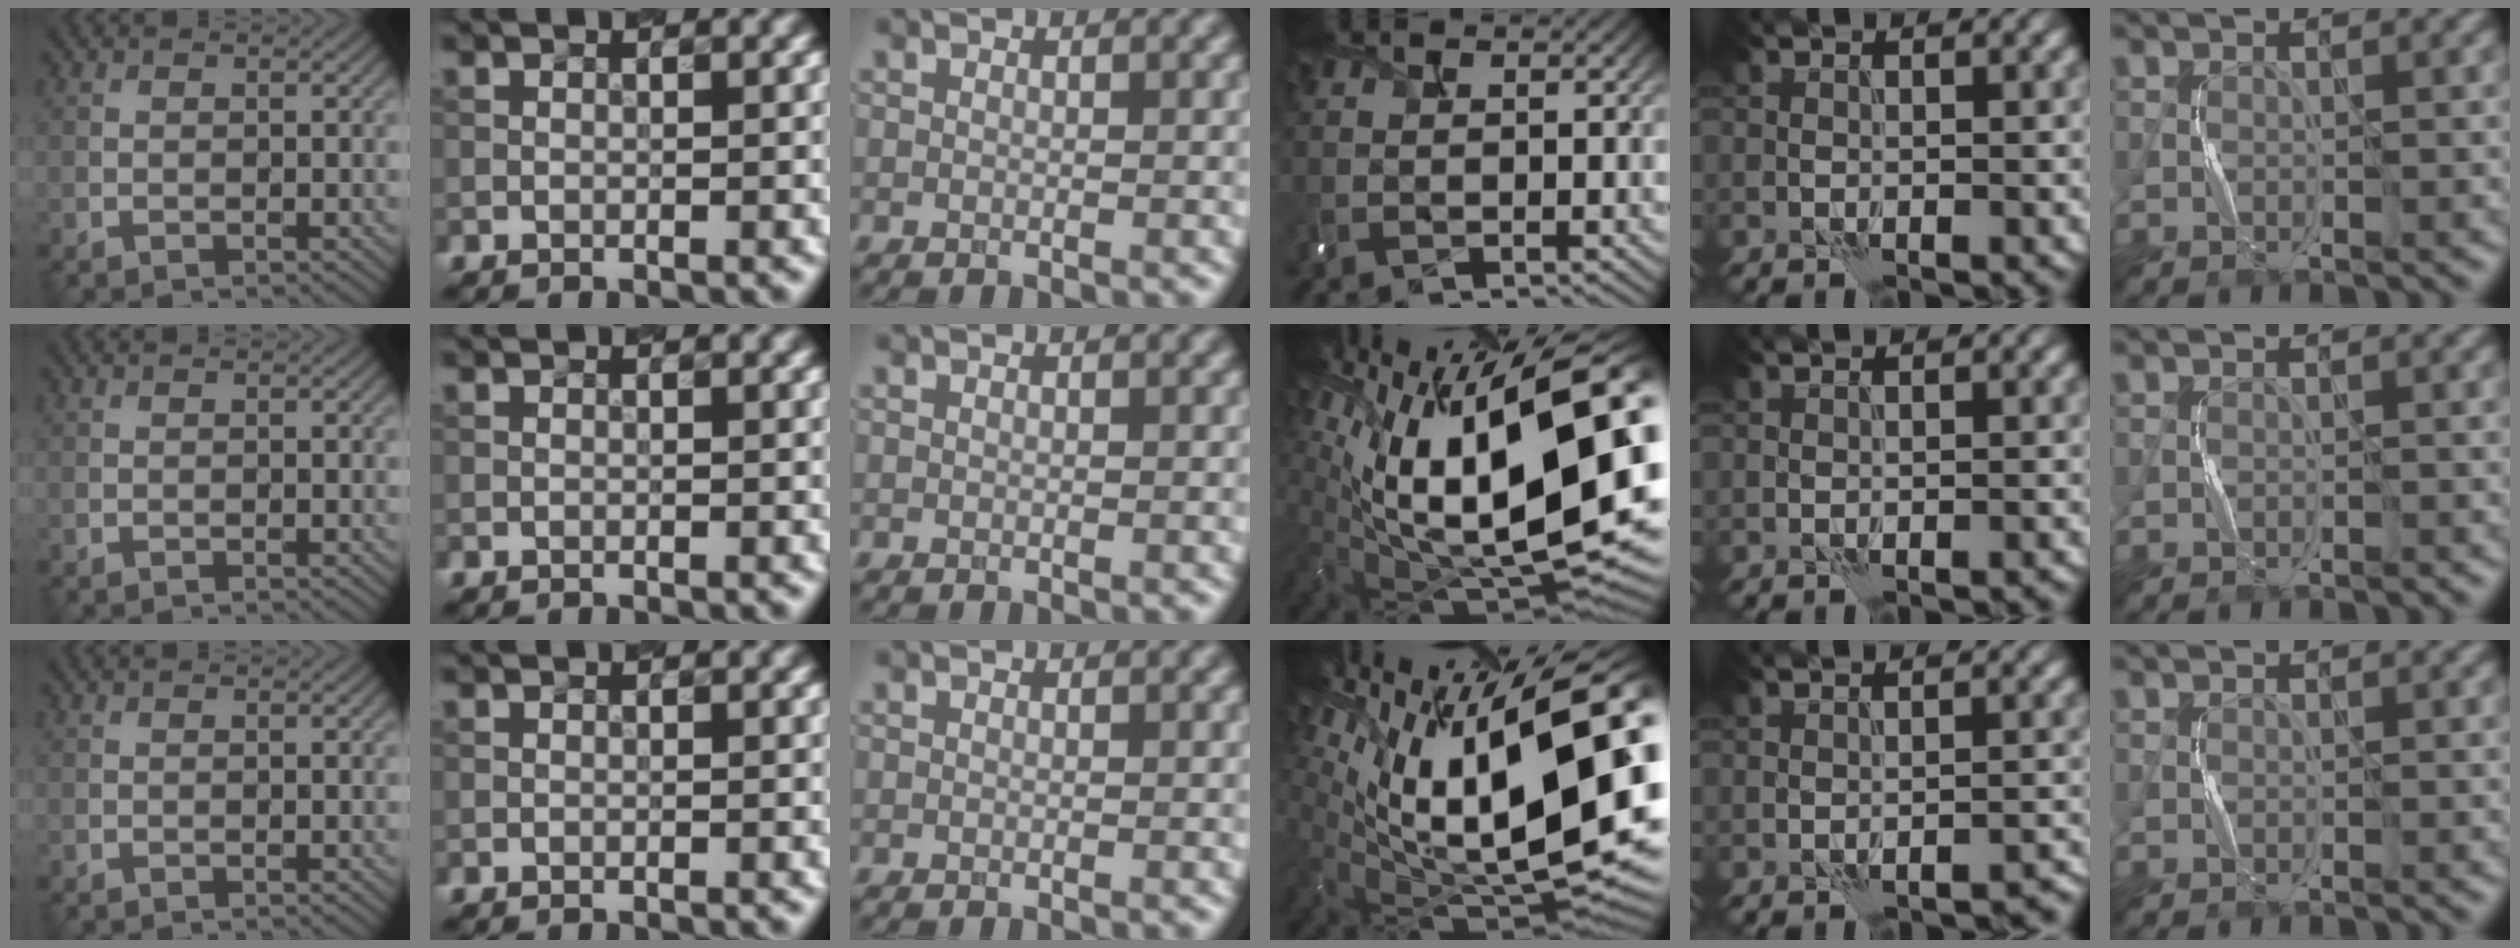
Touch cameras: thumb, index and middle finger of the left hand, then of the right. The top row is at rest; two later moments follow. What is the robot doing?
{"motion": "shake", "object": "tambourine"}